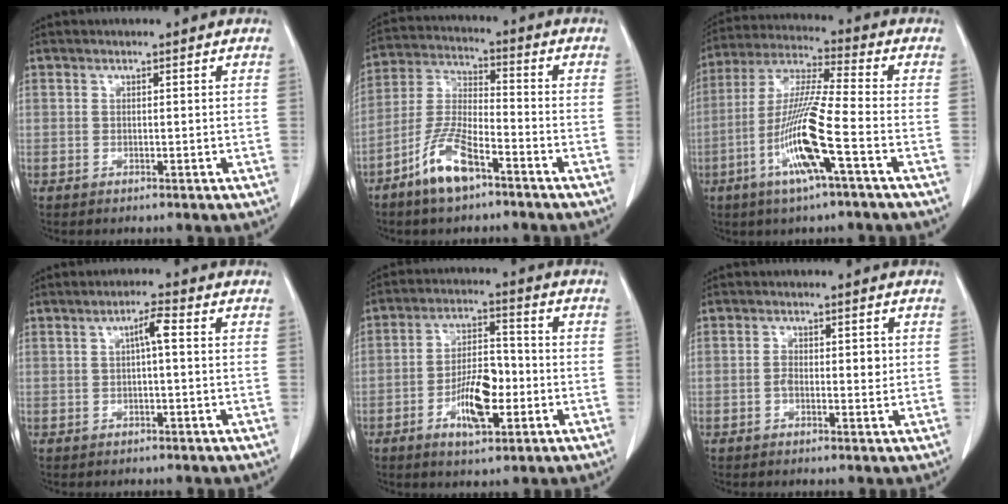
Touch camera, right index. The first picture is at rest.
{"total": 9.7, "force": [-6.1, 2.6, 7.1], "torque": [-0.161, -0.006, -0.120]}
{"total": 13.2, "force": [-4.7, -0.1, 12.3], "torque": [-0.252, -0.006, -0.097]}
{"total": 3.0, "force": [0.4, 0.4, 2.9], "torque": [-0.052, 0.009, 0.007]}
{"total": 9.4, "force": [-3.1, 3.5, 8.2], "torque": [-0.152, 0.008, -0.052]}
{"total": 3.3, "force": [-0.2, 1.6, 2.8], "torque": [-0.043, 0.007, -0.003]}